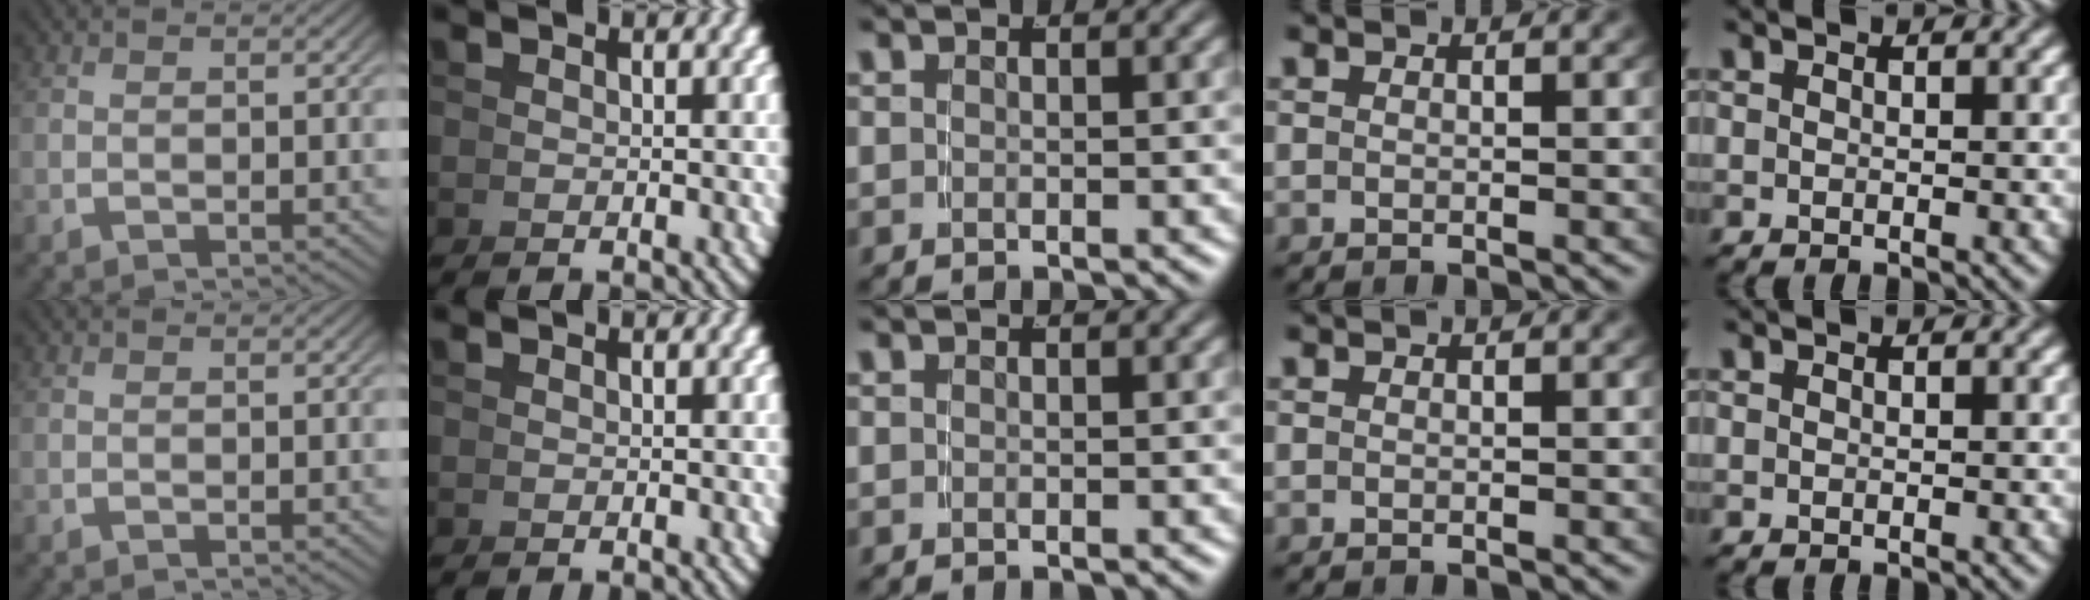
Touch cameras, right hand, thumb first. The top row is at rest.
{}